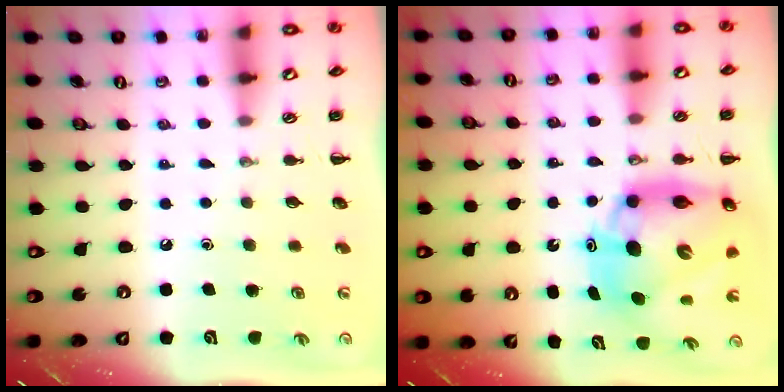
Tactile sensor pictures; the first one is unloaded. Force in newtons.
{"total": 14.6, "press": 14.0, "slide": 3.9}